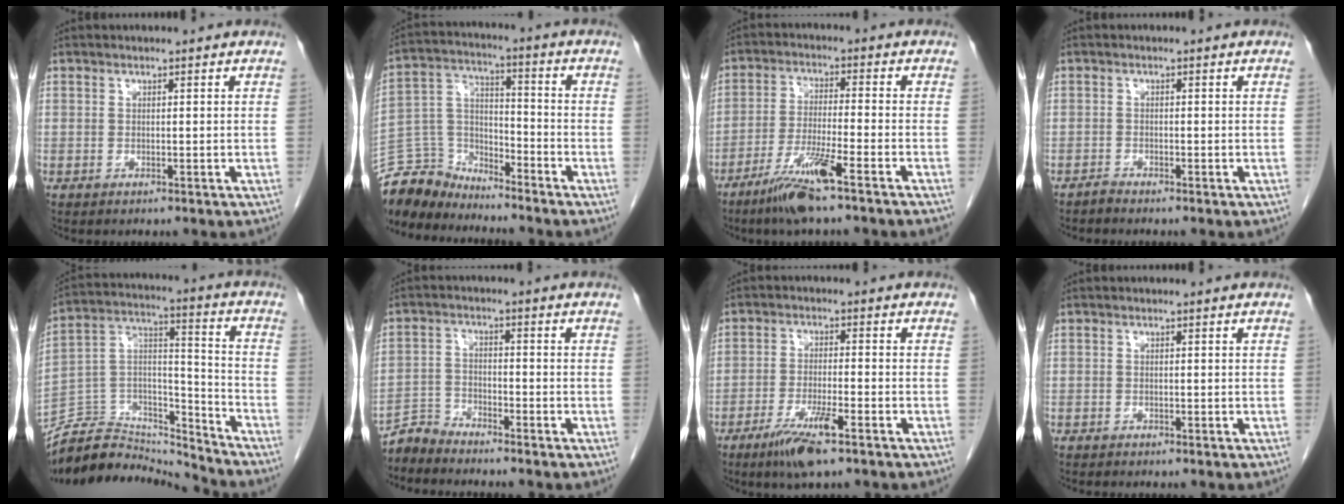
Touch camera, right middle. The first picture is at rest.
{"total": 9.3, "force": [-8.9, 2.5, 0.3], "torque": [-0.014, 0.024, -0.177]}
{"total": 8.6, "force": [-5.6, -0.6, 6.5], "torque": [-0.127, -0.022, -0.107]}
{"total": 0.7, "force": [-0.7, -0.2, -0.1], "torque": [0.001, -0.002, -0.015]}
{"total": 15.5, "force": [-15.4, 2.2, 0.7], "torque": [-0.008, 0.060, -0.271]}
{"total": 3.6, "force": [-3.5, 0.0, -0.7], "torque": [0.014, -0.011, -0.071]}
{"total": 7.0, "force": [-4.4, 0.5, 5.4], "torque": [-0.106, -0.014, -0.078]}
{"total": 0.0}